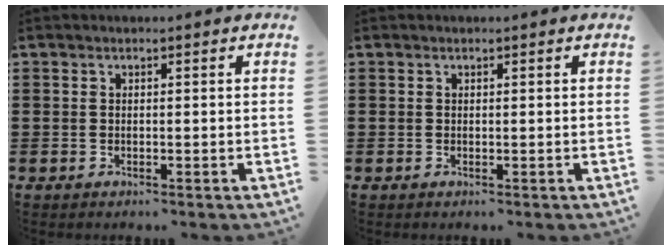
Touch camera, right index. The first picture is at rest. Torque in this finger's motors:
{"motor_torque": [0.00, 0.00, 0.00, 0.00]}